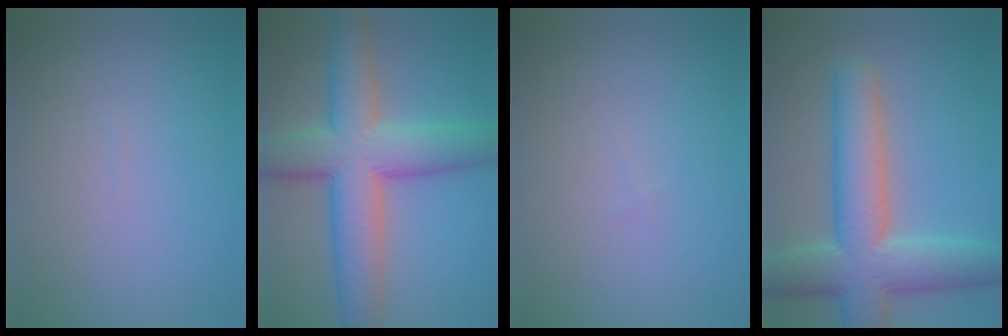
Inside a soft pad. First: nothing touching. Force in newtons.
{"total": 10.0, "press": 10.0, "slide": 0.4}
{"total": 0.0}
{"total": 9.6, "press": 9.6, "slide": 0.3}